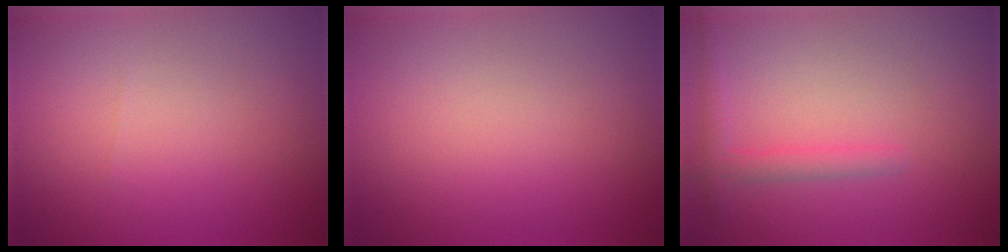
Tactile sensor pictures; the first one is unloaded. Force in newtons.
{"total": 0.0}
{"total": 1.7, "press": 1.7, "slide": 0.1}